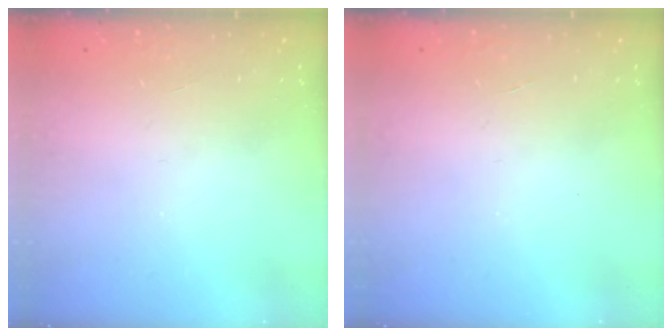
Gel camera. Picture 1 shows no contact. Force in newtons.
{"total": 0.0}